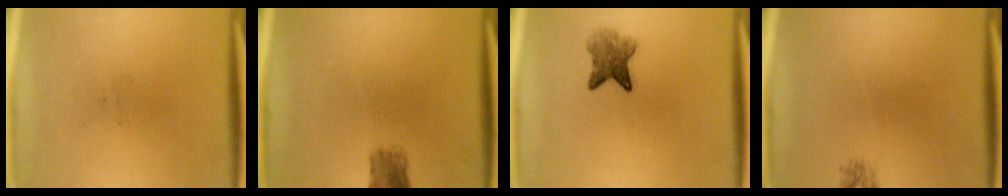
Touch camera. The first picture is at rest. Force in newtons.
{"total": 2.9}
{"total": 4.3}
{"total": 0.9}